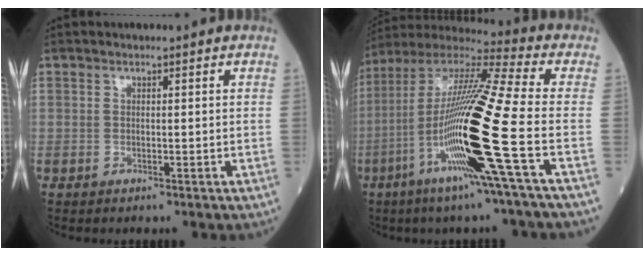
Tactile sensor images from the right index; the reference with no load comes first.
{"total": 21.5, "force": [-6.4, -1.1, 20.5], "torque": [-0.415, -0.031, -0.137]}